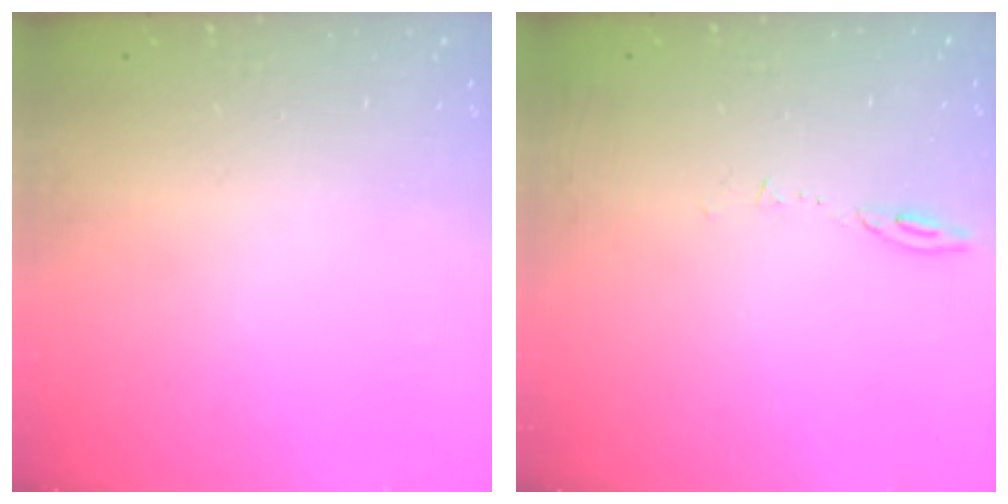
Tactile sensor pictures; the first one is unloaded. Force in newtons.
{"total": 5.7, "press": 5.7, "slide": 0.7}